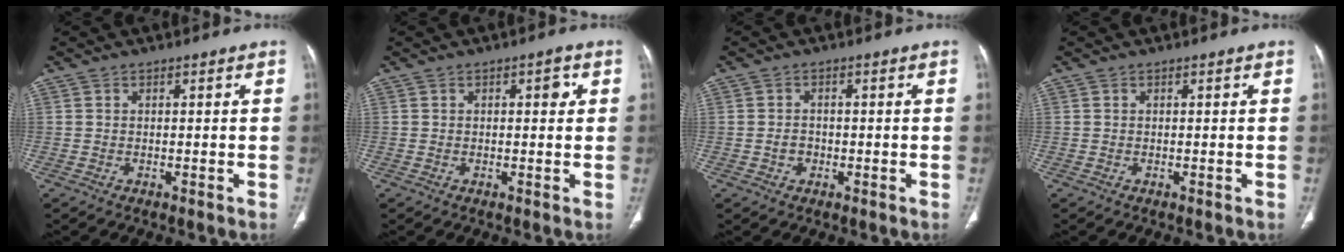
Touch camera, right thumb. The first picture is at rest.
{"total": 2.4, "force": [0.5, 1.2, 2.0], "torque": [-0.019, 0.003, 0.004]}
{"total": 2.2, "force": [-0.7, 1.8, 1.1], "torque": [-0.012, 0.010, -0.012]}
{"total": 0.0}